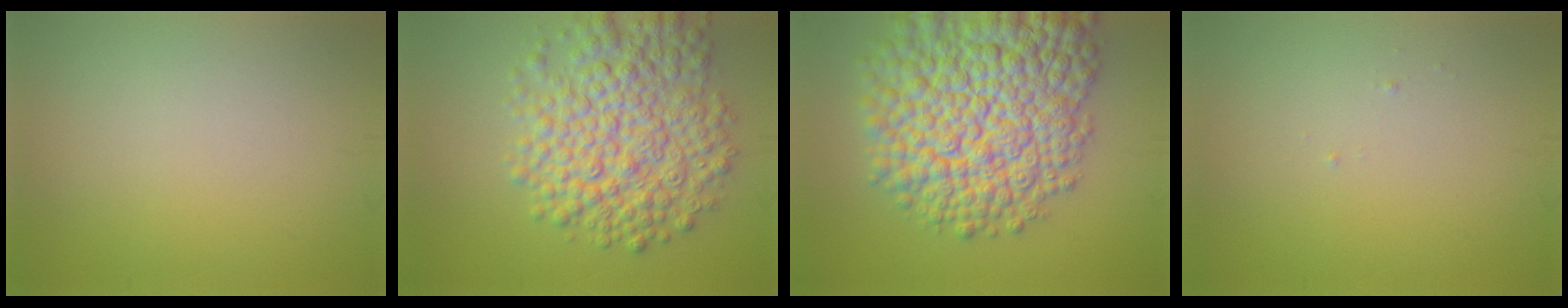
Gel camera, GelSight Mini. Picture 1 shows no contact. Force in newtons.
{"total": 8.9, "press": 8.9, "slide": 0.2}
{"total": 15.3, "press": 15.3, "slide": 0.7}
{"total": 0.0}